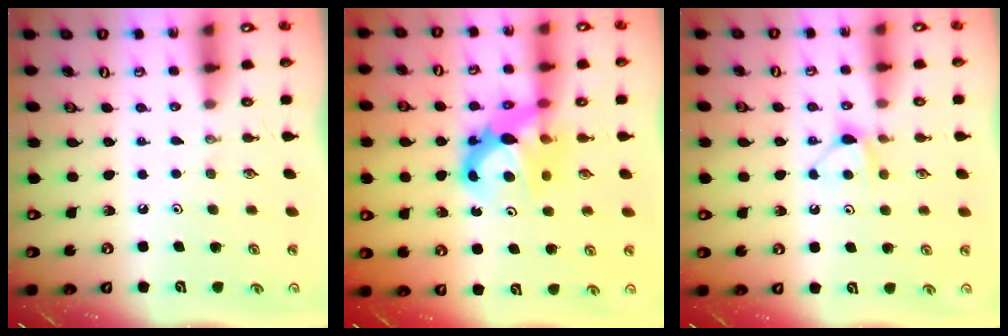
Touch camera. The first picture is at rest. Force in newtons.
{"total": 8.2, "press": 8.2, "slide": 0.5}
{"total": 6.3, "press": 6.3, "slide": 0.7}